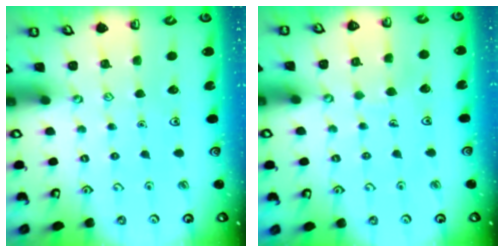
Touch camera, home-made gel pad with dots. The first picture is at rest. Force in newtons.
{"total": 2.3, "press": 2.3, "slide": 0.1}